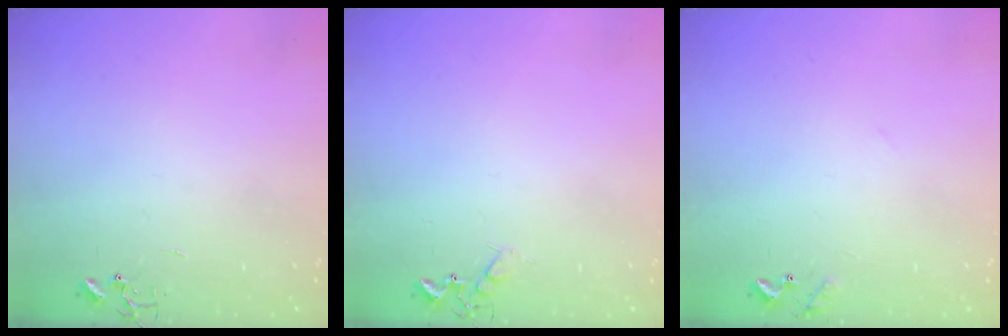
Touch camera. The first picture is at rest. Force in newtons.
{"total": 5.8, "press": 5.7, "slide": 0.6}
{"total": 7.8, "press": 7.8, "slide": 0.5}